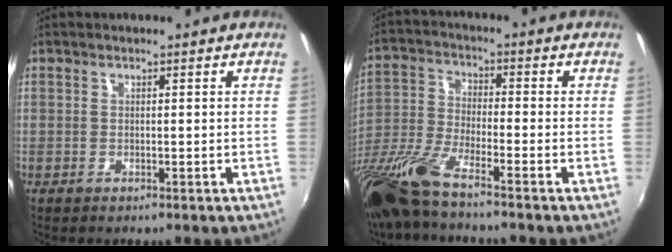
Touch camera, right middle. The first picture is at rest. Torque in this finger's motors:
{"motor_torque": [1.10, -1.04, 0.63, 0.21]}